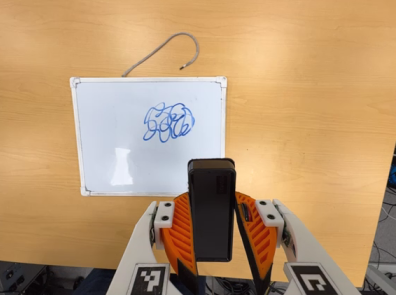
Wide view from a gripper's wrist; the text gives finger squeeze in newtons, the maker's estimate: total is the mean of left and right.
{"total": 6.1, "left": 5.4, "right": 6.8}